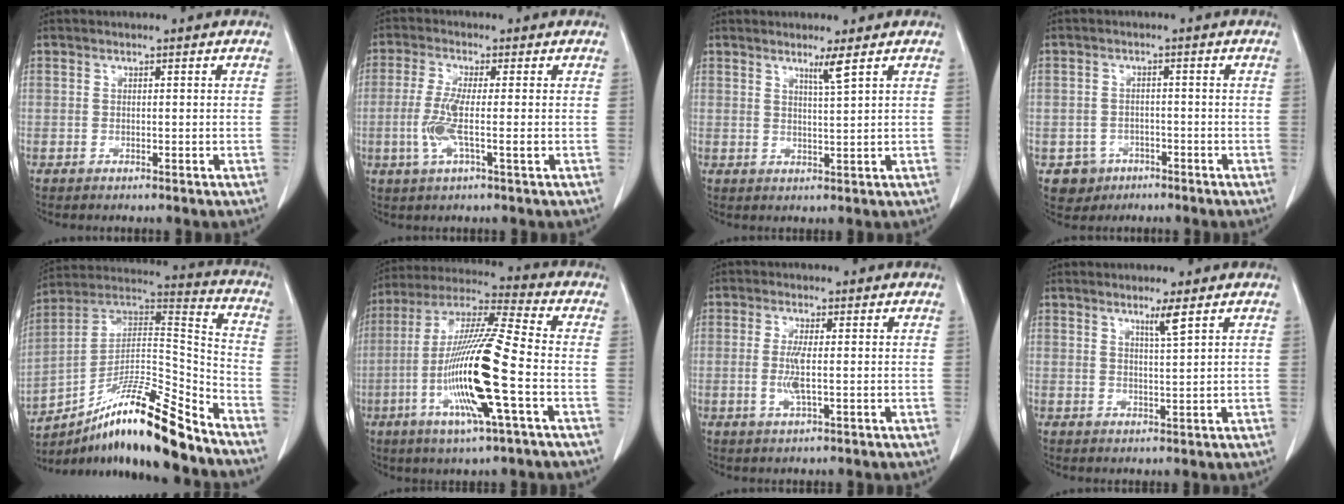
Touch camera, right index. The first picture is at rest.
{"total": 5.6, "force": [-0.9, 0.3, 5.5], "torque": [-0.121, -0.008, -0.018]}
{"total": 2.4, "force": [1.6, -0.8, 1.7], "torque": [-0.033, -0.013, 0.032]}
{"total": 3.9, "force": [-2.0, 3.4, 0.1], "torque": [0.004, 0.013, -0.028]}
{"total": 19.9, "force": [-14.3, 1.7, 13.6], "torque": [-0.233, 0.012, -0.249]}
{"total": 17.4, "force": [-4.5, 0.5, 16.8], "torque": [-0.338, -0.012, -0.089]}
{"total": 3.5, "force": [-0.2, 0.5, 3.5], "torque": [-0.076, -0.004, 0.000]}
{"total": 2.6, "force": [1.6, -0.6, 1.9], "torque": [-0.036, -0.008, 0.032]}